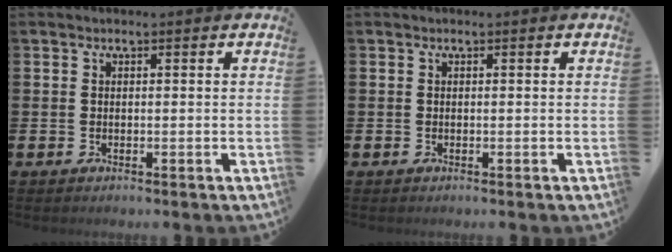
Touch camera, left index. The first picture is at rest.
{"total": 0.0}